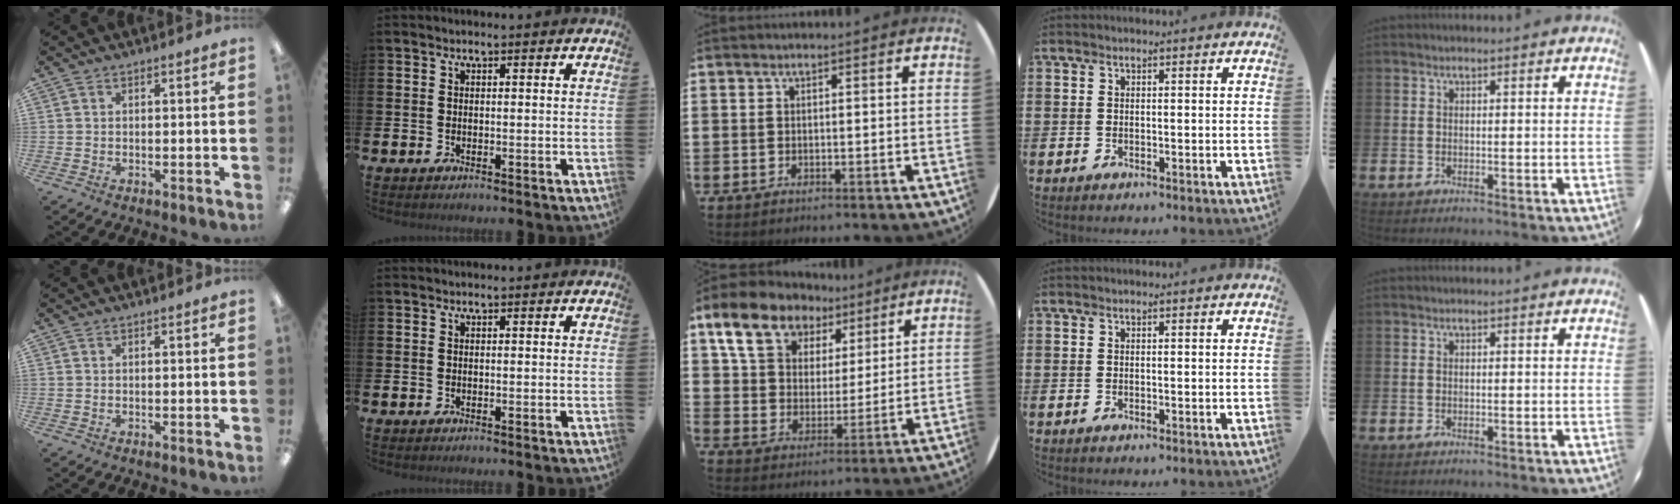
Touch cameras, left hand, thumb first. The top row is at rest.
{"middle": {"total": 11.6, "force": [8.4, 6.9, 4.2], "torque": [-0.109, -0.016, 0.158]}}